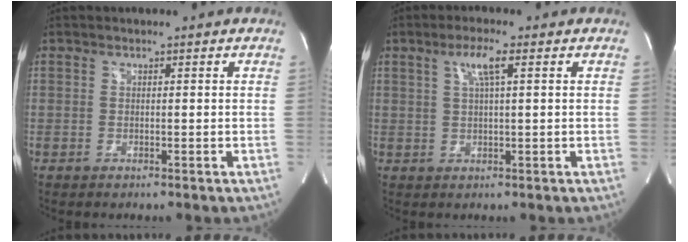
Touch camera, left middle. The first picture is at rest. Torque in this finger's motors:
{"motor_torque": [0.47, 0.07, 0.09, 0.03]}